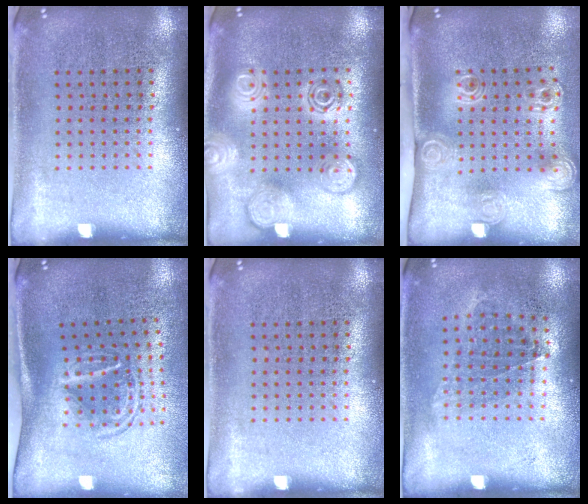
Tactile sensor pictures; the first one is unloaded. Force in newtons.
{"total": 2.3, "press": 2.3, "slide": 0.4}
{"total": 2.2, "press": 1.6, "slide": 1.6}
{"total": 1.7, "press": 1.1, "slide": 1.3}
{"total": 0.0}
{"total": 1.0, "press": 0.8, "slide": 0.6}